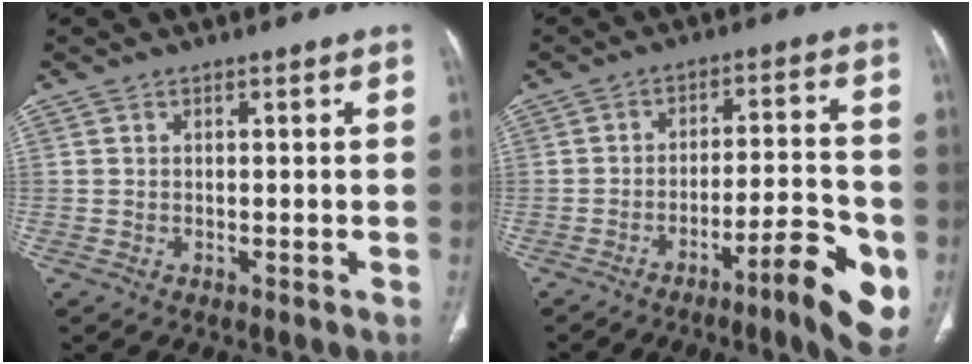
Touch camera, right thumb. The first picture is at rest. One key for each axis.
{"total": 12.6, "fx": -5.7, "fy": 2.4, "fz": 11.0, "tx": -0.143, "ty": 0.029, "tz": -0.079}